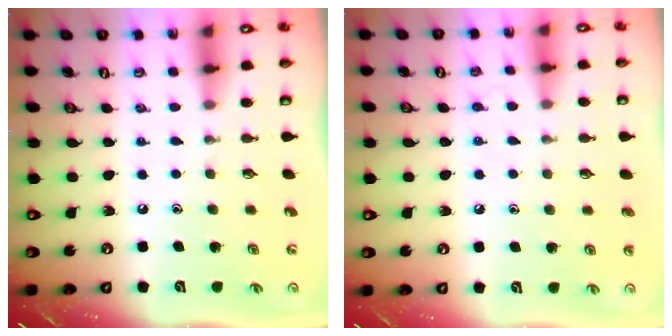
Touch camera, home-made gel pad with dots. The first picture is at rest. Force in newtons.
{"total": 4.9, "press": 4.9, "slide": 0.5}